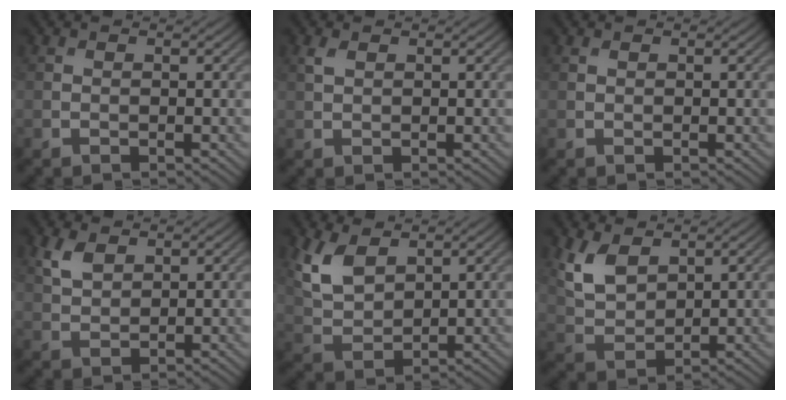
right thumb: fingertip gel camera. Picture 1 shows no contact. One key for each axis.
{"total": 1.4, "fx": 0.8, "fy": 0.7, "fz": 0.9, "tx": -0.026, "ty": 0.003, "tz": 0.017}
{"total": 0.0}
{"total": 3.5, "fx": 2.1, "fy": 1.9, "fz": 2.1, "tx": -0.052, "ty": 0.000, "tz": 0.045}
{"total": 6.8, "fx": 3.6, "fy": 3.7, "fz": 4.4, "tx": -0.109, "ty": -0.002, "tz": 0.074}
{"total": 6.2, "fx": 3.3, "fy": 3.5, "fz": 4.0, "tx": -0.098, "ty": -0.005, "tz": 0.068}